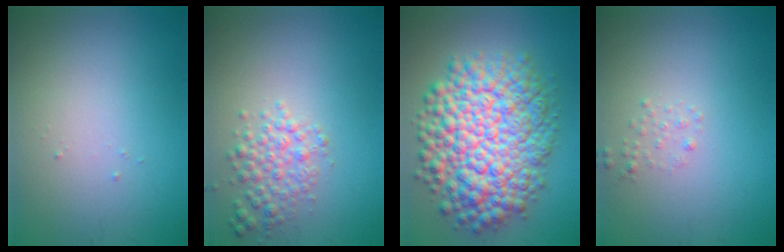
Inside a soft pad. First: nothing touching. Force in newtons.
{"total": 2.8, "press": 2.8, "slide": 0.1}
{"total": 11.6, "press": 11.6, "slide": 0.3}
{"total": 0.8, "press": 0.8, "slide": 0.1}